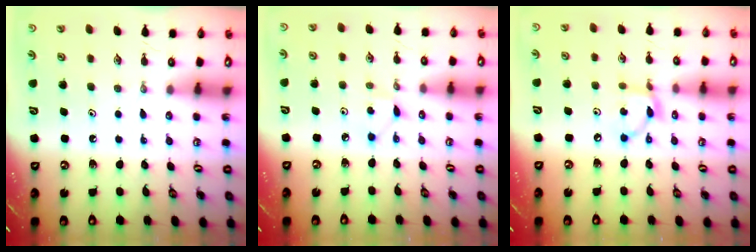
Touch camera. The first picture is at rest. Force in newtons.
{"total": 4.1, "press": 4.1, "slide": 0.4}
{"total": 8.5, "press": 8.5, "slide": 0.4}